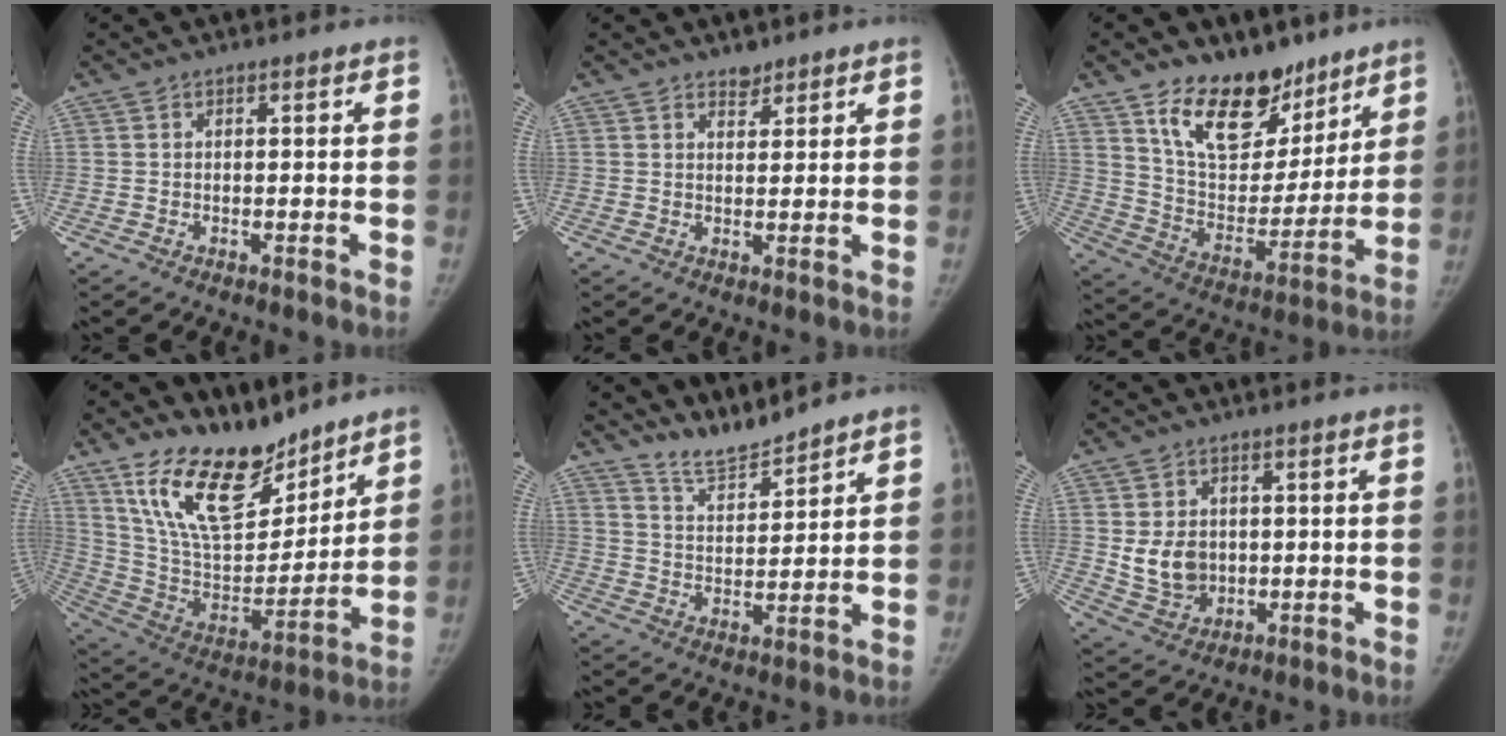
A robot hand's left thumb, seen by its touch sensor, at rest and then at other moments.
{"total": 2.3, "force": [1.9, 1.2, 0.6], "torque": [0.004, -0.014, 0.028]}
{"total": 18.4, "force": [12.5, 10.2, 8.9], "torque": [-0.088, -0.081, 0.219]}
{"total": 20.5, "force": [14.9, 8.9, 10.9], "torque": [-0.146, -0.087, 0.276]}
{"total": 6.0, "force": [5.9, 0.2, 0.8], "torque": [-0.010, -0.047, 0.121]}
{"total": 7.7, "force": [0.5, 6.3, 4.5], "torque": [-0.053, -0.010, 0.025]}